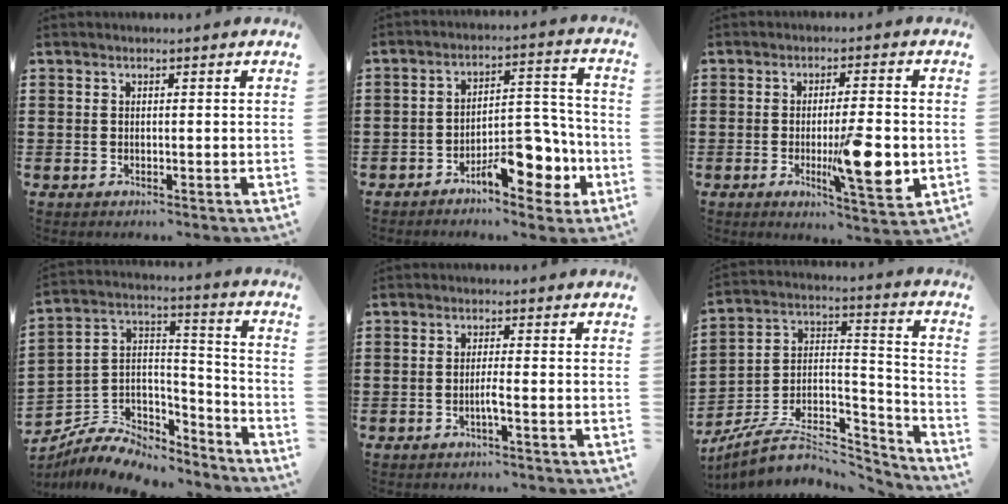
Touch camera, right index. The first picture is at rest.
{"total": 9.5, "force": [-5.7, 4.2, 6.3], "torque": [-0.067, 0.014, -0.100]}
{"total": 10.4, "force": [-2.0, 2.3, 9.9], "torque": [-0.156, -0.013, -0.030]}
{"total": 7.4, "force": [-6.4, 3.3, 1.7], "torque": [-0.046, 0.007, -0.126]}
{"total": 1.9, "force": [-0.9, -0.3, 1.6], "torque": [-0.029, -0.005, -0.017]}
{"total": 8.3, "force": [-6.4, 3.8, 3.6], "torque": [-0.076, 0.010, -0.125]}